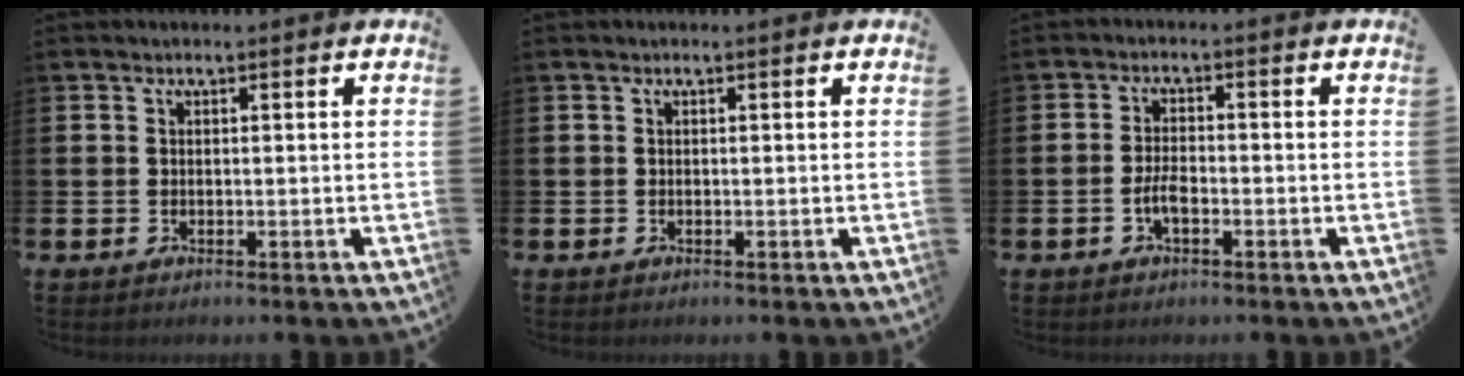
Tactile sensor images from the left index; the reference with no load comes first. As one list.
[{"total": 0.0}, {"total": 2.8, "force": [-1.0, 1.1, 2.4], "torque": [-0.040, 0.001, -0.020]}]